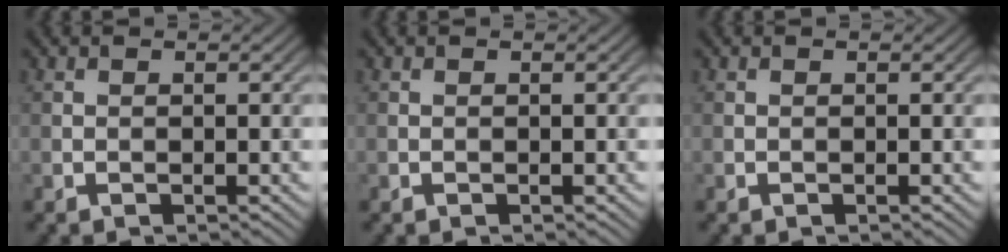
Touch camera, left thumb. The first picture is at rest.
{"total": 0.0}
{"total": 0.0}